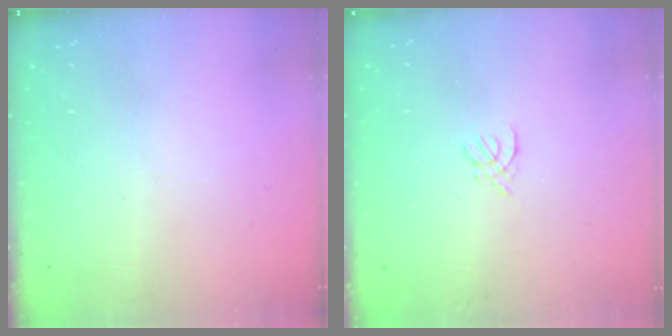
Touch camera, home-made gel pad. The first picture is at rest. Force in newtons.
{"total": 1.8, "press": 1.8, "slide": 0.4}